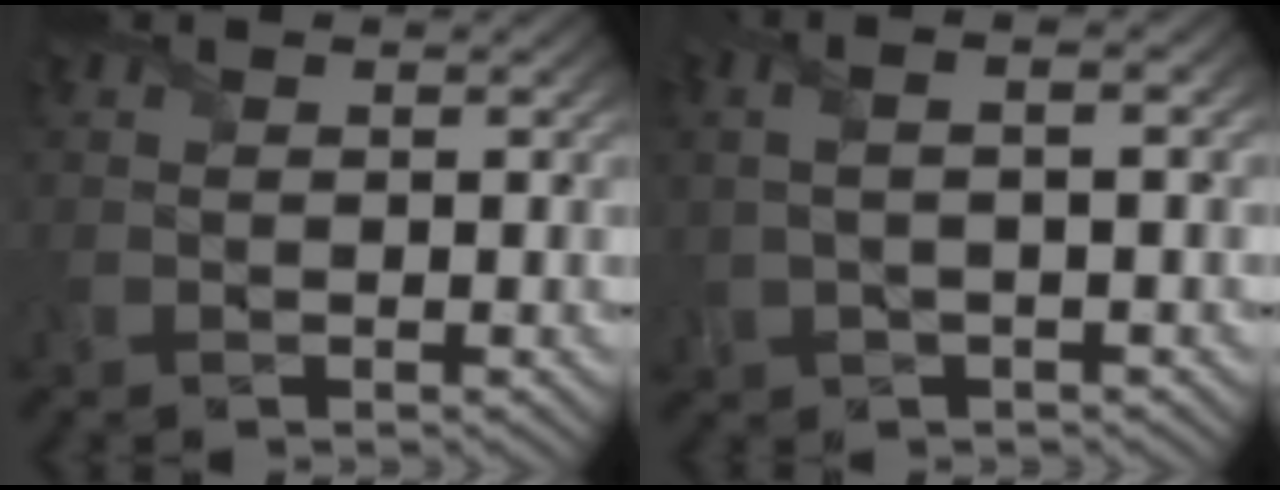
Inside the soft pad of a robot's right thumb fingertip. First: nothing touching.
{"total": 4.5, "force": [0.1, 1.2, 4.4], "torque": [-0.094, 0.006, -0.004]}